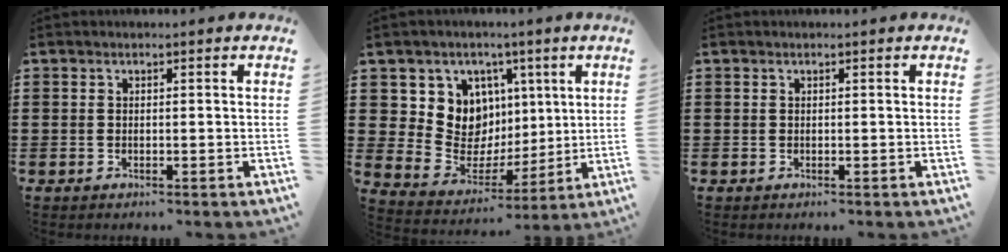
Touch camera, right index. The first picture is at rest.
{"total": 10.0, "force": [2.3, 9.2, 3.3], "torque": [-0.086, -0.018, 0.049]}
{"total": 0.0}